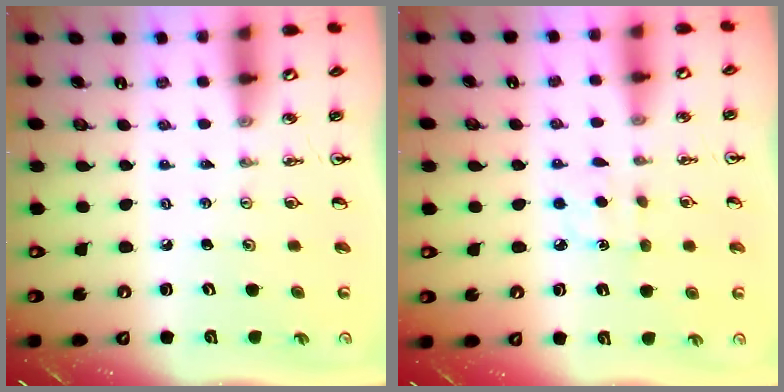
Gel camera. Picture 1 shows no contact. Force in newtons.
{"total": 4.6, "press": 4.5, "slide": 0.6}